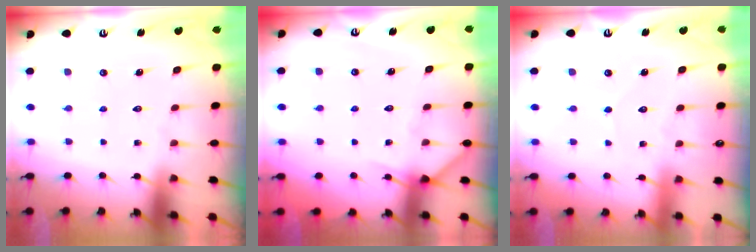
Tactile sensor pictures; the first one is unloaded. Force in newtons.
{"total": 4.8, "press": 4.8, "slide": 0.6}
{"total": 2.8, "press": 2.8, "slide": 0.3}